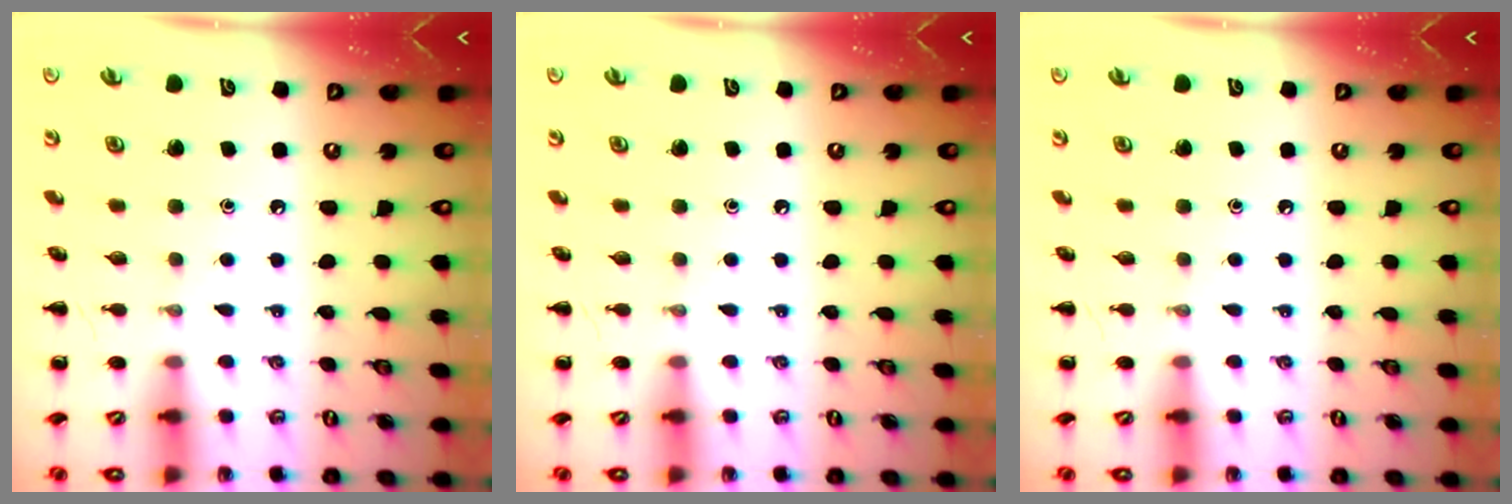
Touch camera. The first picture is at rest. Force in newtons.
{"total": 0.0}
{"total": 0.0}